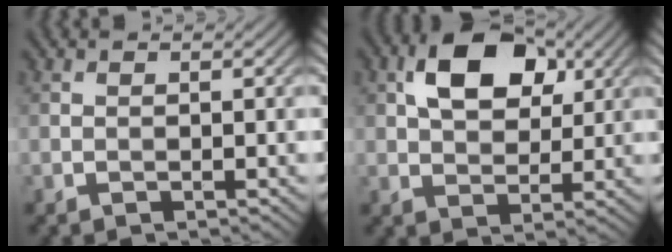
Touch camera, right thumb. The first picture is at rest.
{"total": 9.5, "force": [3.4, 5.9, 6.6], "torque": [-0.125, 0.007, 0.056]}